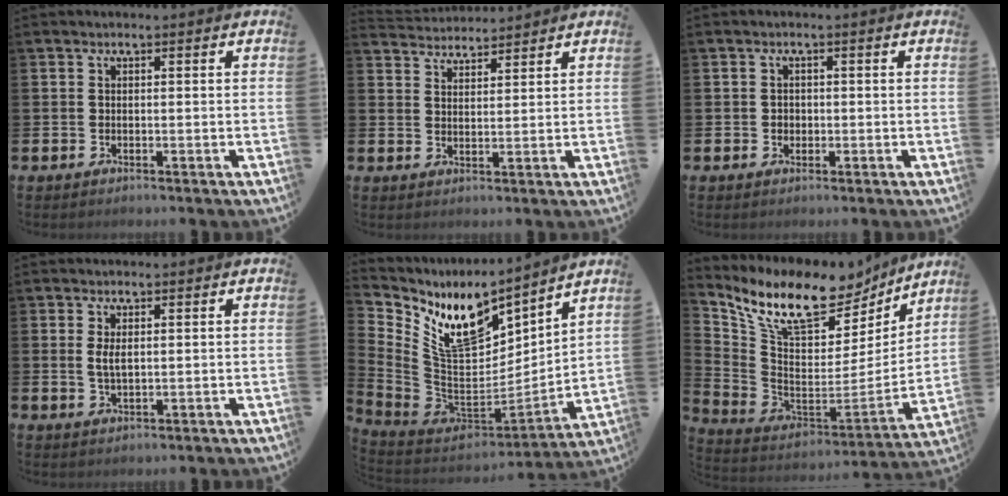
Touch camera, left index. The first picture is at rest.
{"total": 3.9, "force": [3.9, 0.6, -0.3], "torque": [-0.004, -0.023, 0.071]}
{"total": 1.2, "force": [0.1, 1.1, 0.4], "torque": [0.003, 0.004, -0.002]}
{"total": 2.3, "force": [0.8, 0.9, 2.0], "torque": [-0.029, 0.000, 0.010]}
{"total": 10.5, "force": [7.3, 5.0, 5.7], "torque": [-0.139, -0.044, 0.137]}
{"total": 12.0, "force": [9.2, 5.5, 5.3], "torque": [-0.132, -0.064, 0.161]}